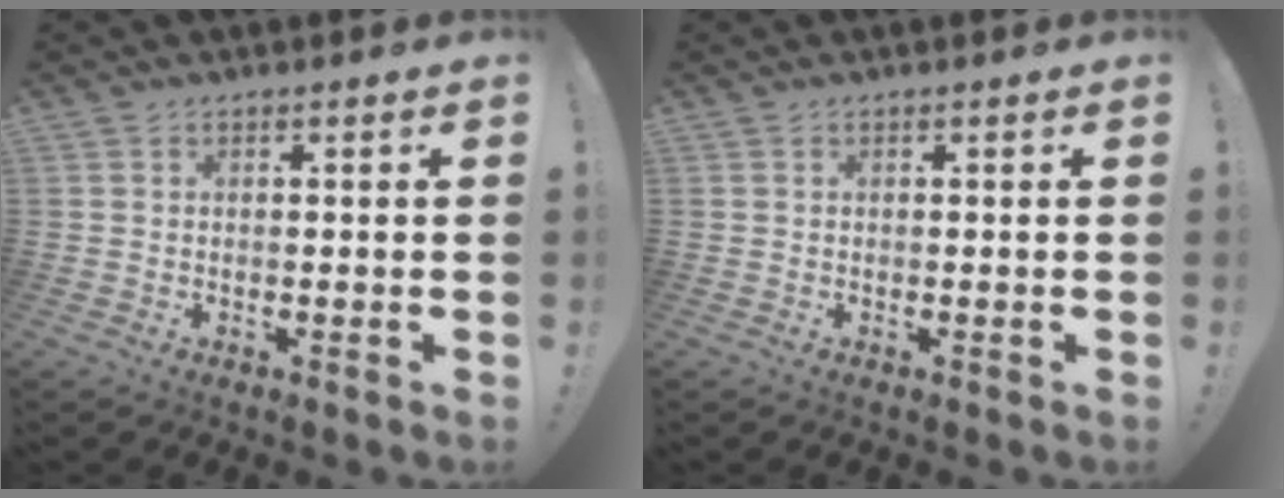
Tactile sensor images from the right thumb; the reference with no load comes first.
{"total": 0.0}